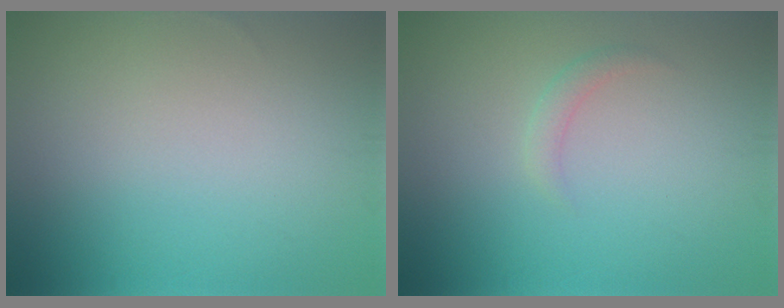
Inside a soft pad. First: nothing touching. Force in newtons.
{"total": 1.1, "press": 1.1, "slide": 0.1}